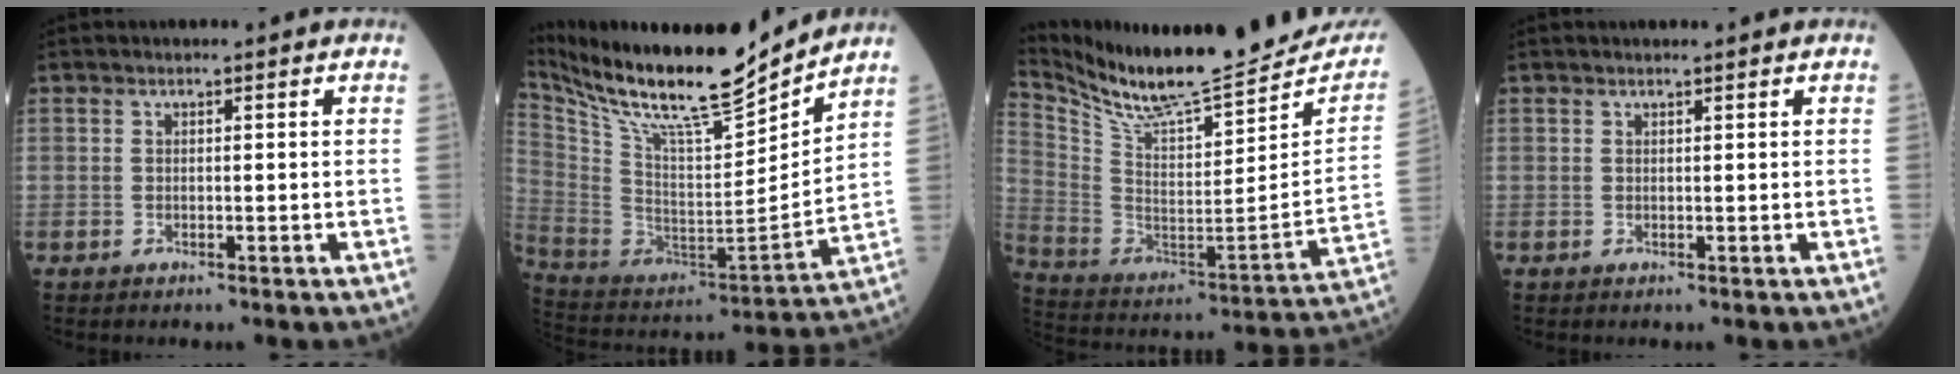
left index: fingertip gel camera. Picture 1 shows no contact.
{"total": 22.8, "force": [20.0, 2.4, 10.9], "torque": [-0.219, -0.030, 0.344]}
{"total": 24.6, "force": [22.5, 2.9, 9.4], "torque": [-0.174, -0.077, 0.341]}
{"total": 0.9, "force": [0.8, 0.0, 0.4], "torque": [-0.006, 0.006, 0.015]}